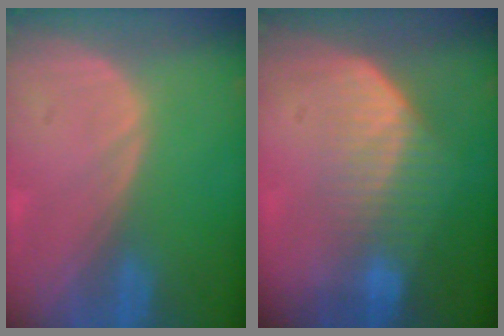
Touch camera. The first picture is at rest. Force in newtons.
{"total": 7.2, "press": 6.1, "slide": 3.8}